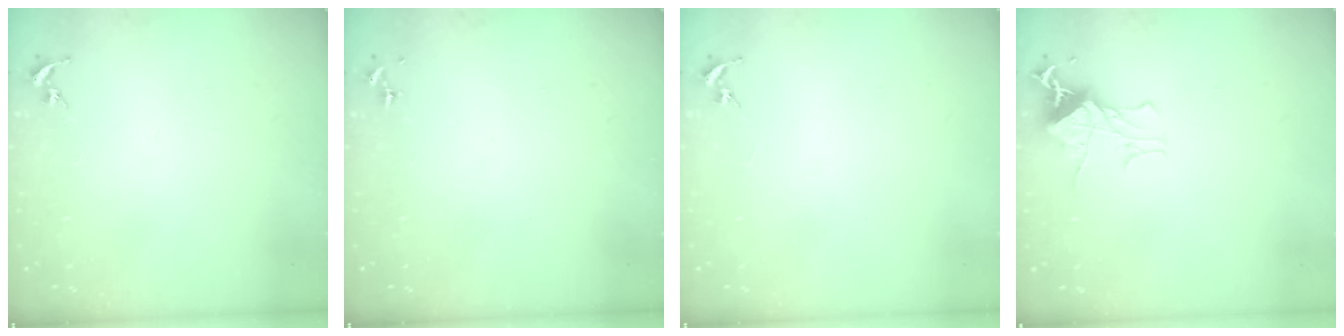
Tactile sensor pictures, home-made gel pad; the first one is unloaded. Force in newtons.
{"total": 0.0}
{"total": 0.0}
{"total": 11.3, "press": 11.3, "slide": 0.9}